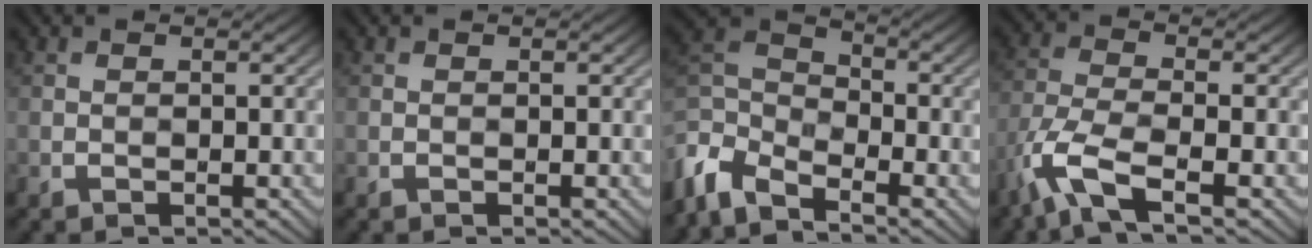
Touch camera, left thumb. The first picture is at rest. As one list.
[{"total": 0.0}, {"total": 7.7, "force": [-5.2, 3.7, 4.4], "torque": [-0.107, 0.000, -0.119]}, {"total": 7.0, "force": [-3.3, 2.1, 5.7], "torque": [-0.127, -0.001, -0.087]}]